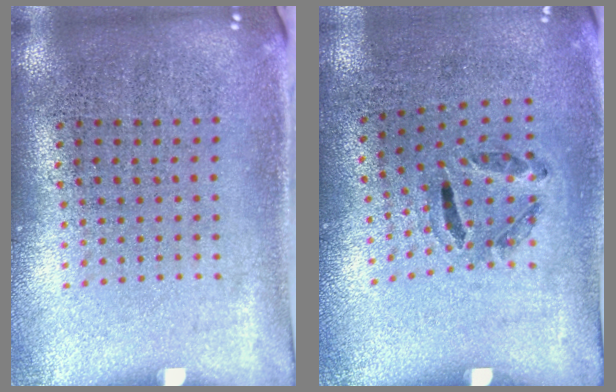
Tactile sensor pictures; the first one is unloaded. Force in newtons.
{"total": 1.3, "press": 0.7, "slide": 1.1}